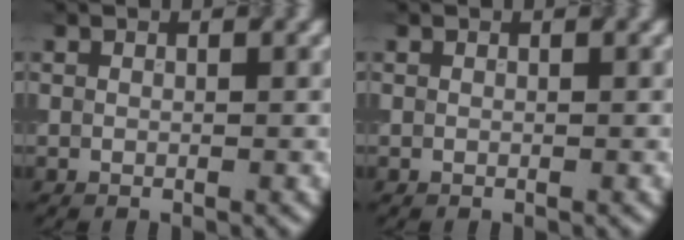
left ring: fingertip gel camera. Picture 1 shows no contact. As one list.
[{"total": 0.0}]